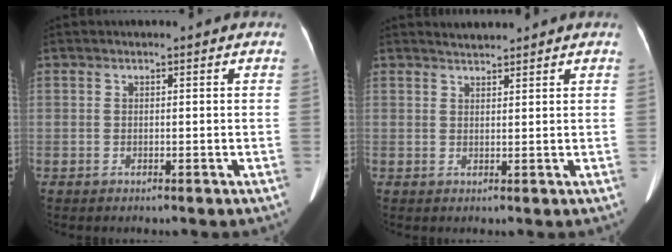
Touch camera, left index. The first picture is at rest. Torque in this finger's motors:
{"motor_torque": [-0.08, -0.04, -0.01, -0.01]}